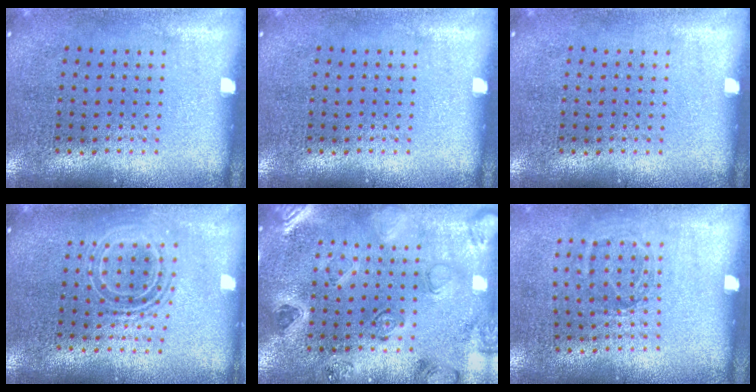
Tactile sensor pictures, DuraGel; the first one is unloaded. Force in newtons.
{"total": 0.0}
{"total": 0.0}
{"total": 1.6, "press": 1.3, "slide": 1.0}
{"total": 1.1, "press": 1.1, "slide": 0.2}
{"total": 1.1, "press": 0.8, "slide": 0.7}